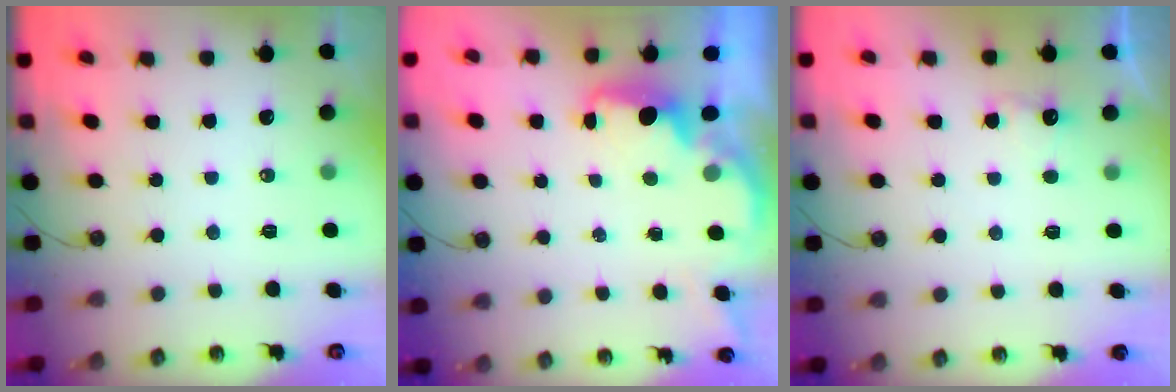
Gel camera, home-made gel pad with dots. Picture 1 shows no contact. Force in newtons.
{"total": 2.2, "press": 2.0, "slide": 0.8}
{"total": 2.9, "press": 2.8, "slide": 0.9}